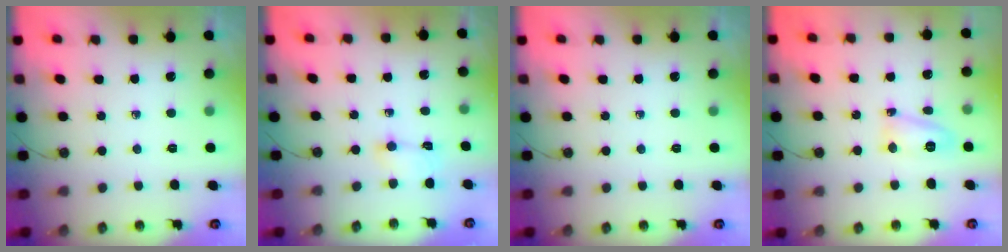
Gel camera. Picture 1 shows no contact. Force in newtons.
{"total": 3.5, "press": 3.4, "slide": 0.8}
{"total": 0.0}
{"total": 7.2, "press": 7.0, "slide": 1.7}